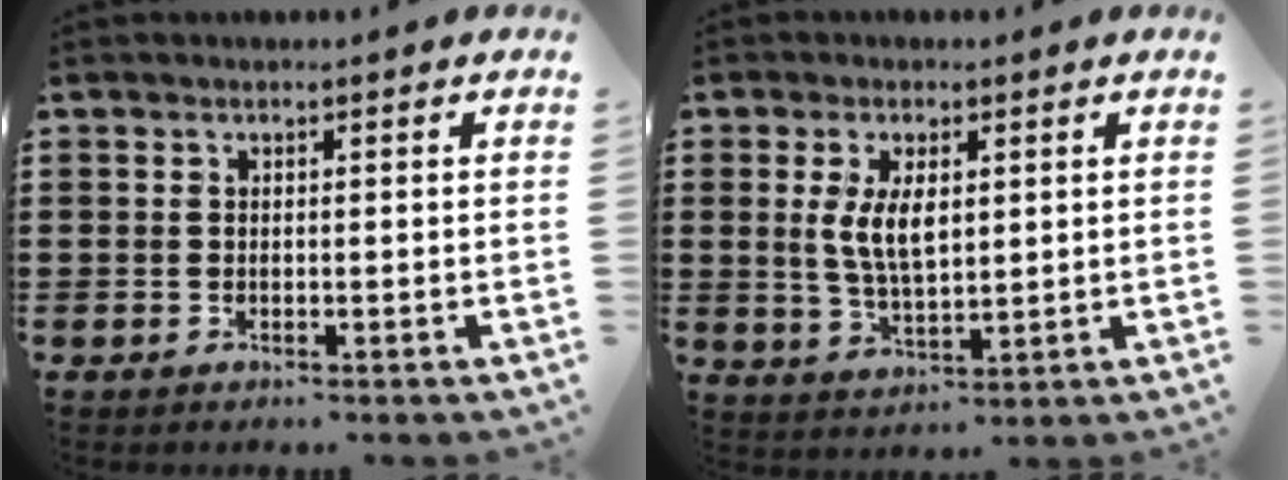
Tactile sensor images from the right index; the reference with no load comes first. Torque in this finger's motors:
{"motor_torque": [1.79, 0.35, 0.69, 0.18]}